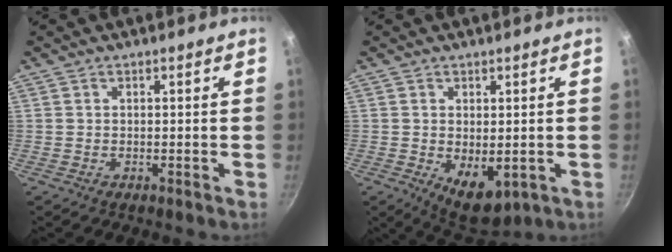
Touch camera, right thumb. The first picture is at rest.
{"total": 7.8, "force": [-1.9, 4.2, 6.3], "torque": [-0.088, -0.011, -0.009]}